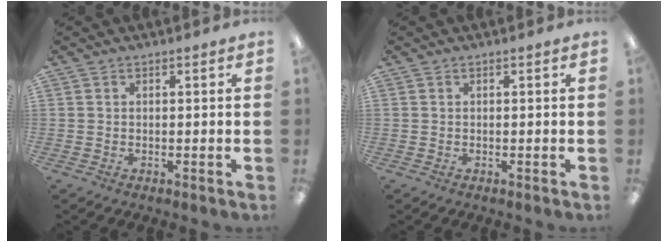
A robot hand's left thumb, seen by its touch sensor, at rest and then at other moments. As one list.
[{"total": 0.0}]